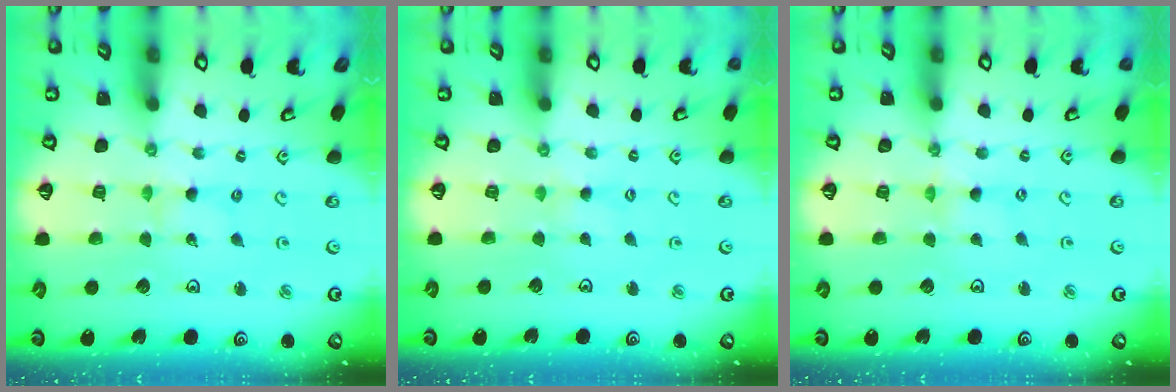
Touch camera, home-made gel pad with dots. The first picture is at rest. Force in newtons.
{"total": 0.9, "press": 0.9, "slide": 0.1}
{"total": 0.0}